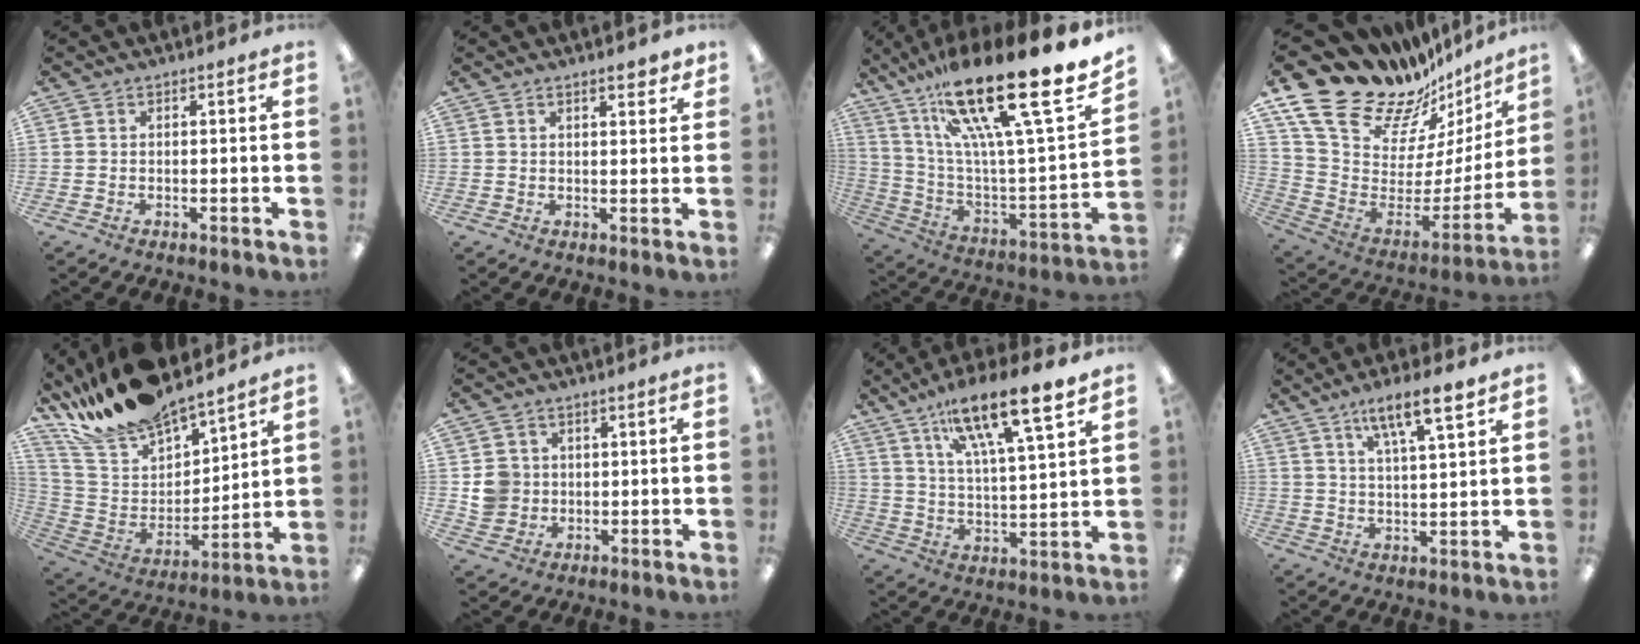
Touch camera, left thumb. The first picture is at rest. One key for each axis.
{"total": 3.3, "fx": 2.6, "fy": 0.9, "fz": 1.9, "tx": -0.017, "ty": -0.014, "tz": 0.040}
{"total": 26.6, "fx": 18.0, "fy": 4.8, "fz": 19.0, "tx": -0.312, "ty": -0.127, "tz": 0.286}
{"total": 21.8, "fx": 17.0, "fy": 10.0, "fz": 9.2, "tx": -0.147, "ty": -0.144, "tz": 0.317}
{"total": 19.7, "fx": 18.1, "fy": 5.2, "fz": 5.8, "tx": -0.146, "ty": -0.127, "tz": 0.327}
{"total": 5.7, "fx": 0.7, "fy": 5.5, "fz": 1.4, "tx": -0.015, "ty": 0.006, "tz": 0.014}
{"total": 15.9, "fx": 11.6, "fy": 3.0, "fz": 10.5, "tx": -0.175, "ty": -0.068, "tz": 0.186}
{"total": 9.1, "fx": 6.4, "fy": 1.6, "fz": 6.2, "tx": -0.103, "ty": -0.031, "tz": 0.106}